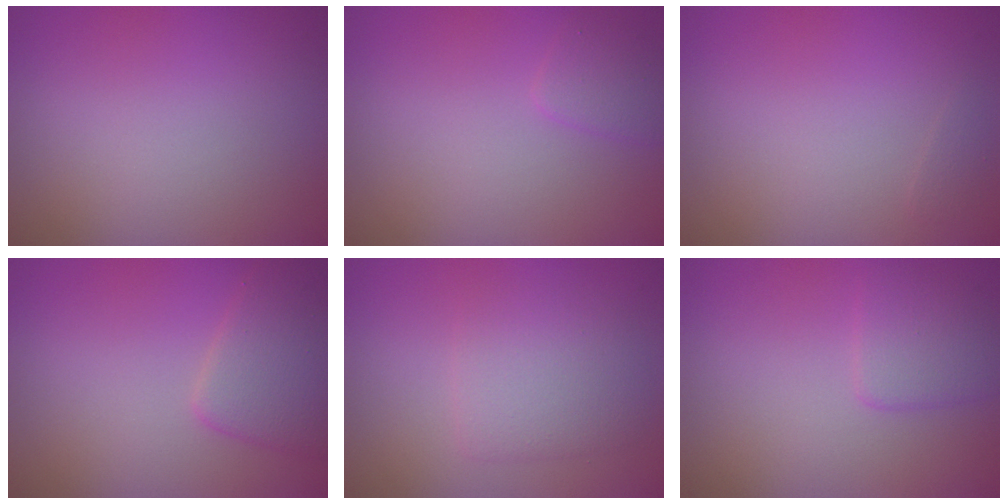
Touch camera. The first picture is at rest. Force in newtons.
{"total": 1.4, "press": 1.4, "slide": 0.1}
{"total": 0.5, "press": 0.5, "slide": 0.0}
{"total": 3.5, "press": 3.5, "slide": 0.2}
{"total": 3.0, "press": 3.0, "slide": 0.3}
{"total": 2.0, "press": 2.0, "slide": 0.1}